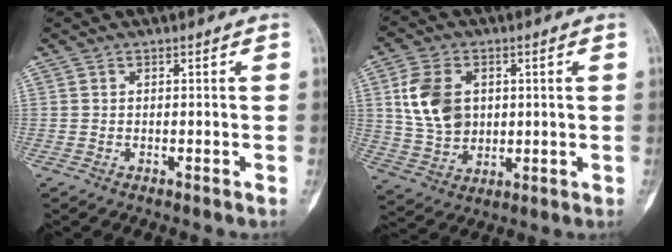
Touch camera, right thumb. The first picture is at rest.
{"total": 11.0, "force": [2.4, 8.2, 7.0], "torque": [-0.119, -0.004, 0.051]}